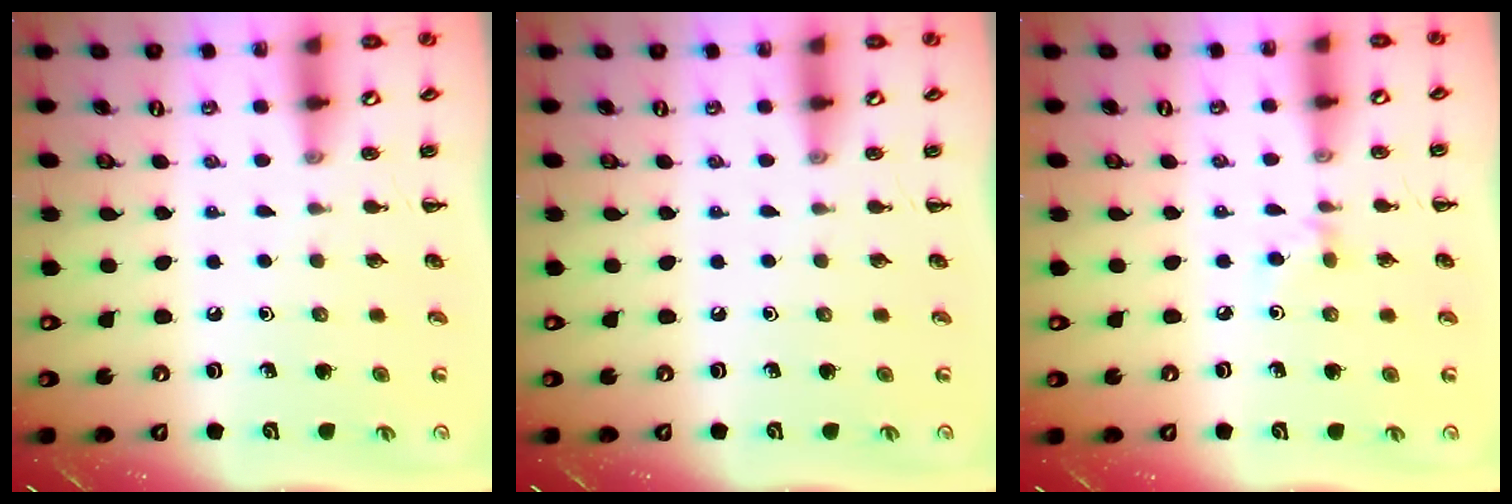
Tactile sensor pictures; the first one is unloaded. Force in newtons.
{"total": 0.0}
{"total": 4.8, "press": 4.6, "slide": 1.4}